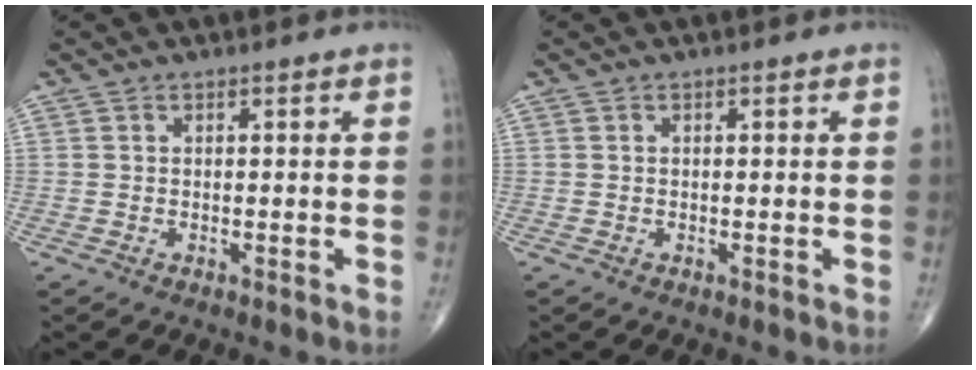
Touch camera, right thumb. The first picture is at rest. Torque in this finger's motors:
{"motor_torque": [0.12, 0.01, -0.17, -0.06, 0.02]}